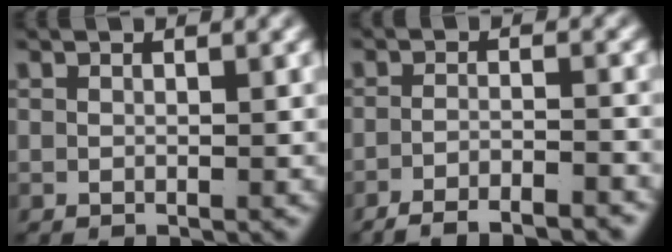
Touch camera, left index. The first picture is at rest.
{"total": 5.5, "force": [-5.2, 0.9, 1.5], "torque": [-0.023, -0.016, -0.082]}